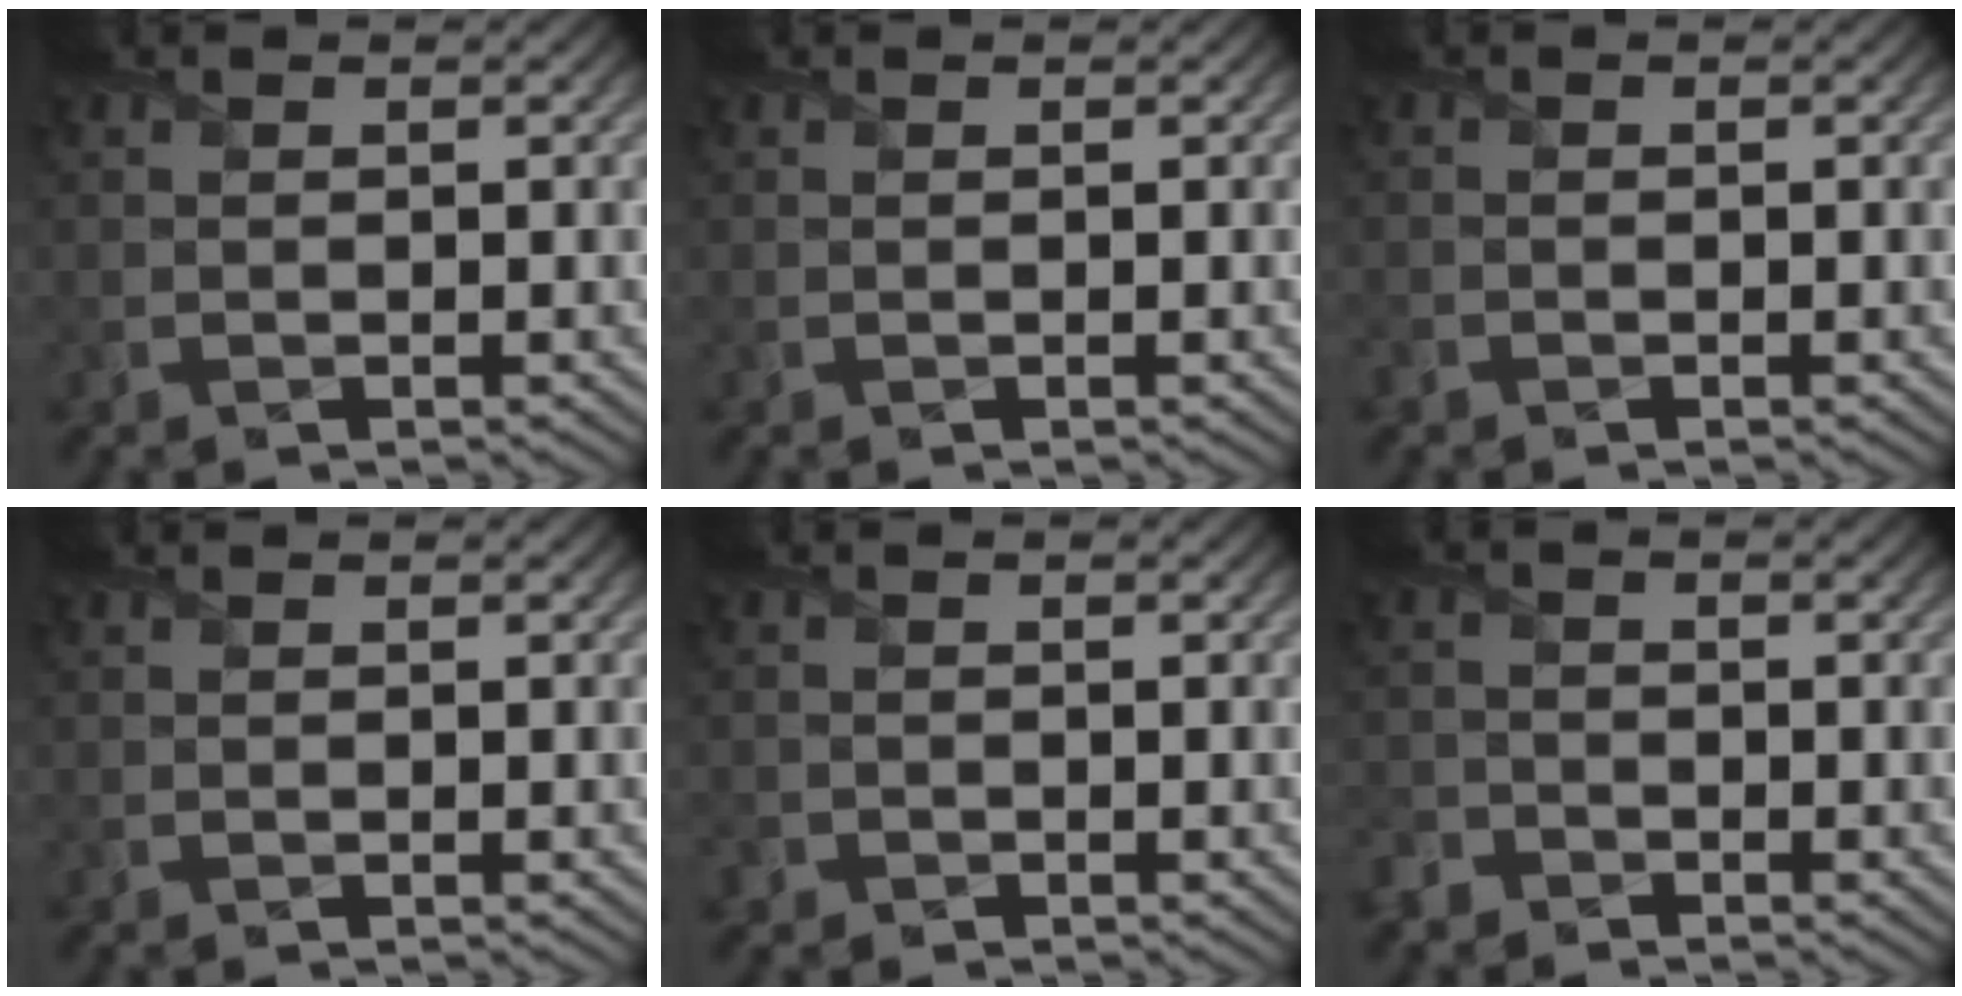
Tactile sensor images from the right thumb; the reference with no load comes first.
{"total": 0.0}
{"total": 0.8, "force": [-0.7, 0.5, 0.1], "torque": [-0.004, -0.003, -0.015]}
{"total": 0.0}
{"total": 1.2, "force": [-0.8, 0.9, 0.1], "torque": [0.002, -0.003, -0.020]}
{"total": 2.4, "force": [-1.9, 1.4, 0.4], "torque": [-0.011, -0.002, -0.051]}